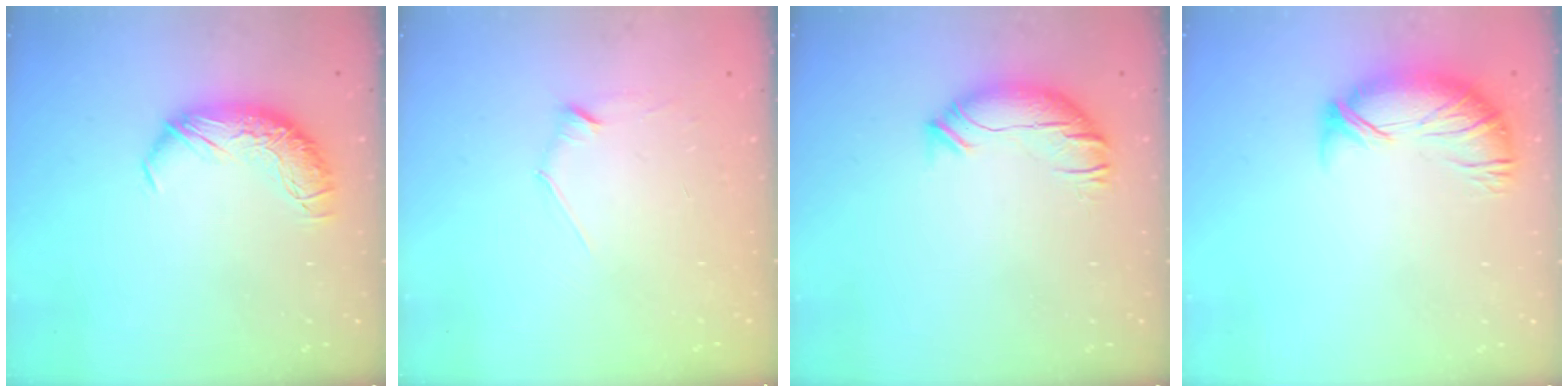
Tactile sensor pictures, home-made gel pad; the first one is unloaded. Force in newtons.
{"total": 7.1, "press": 7.1, "slide": 1.0}
{"total": 2.0, "press": 0.6, "slide": 1.9}
{"total": 3.9, "press": 3.4, "slide": 2.0}